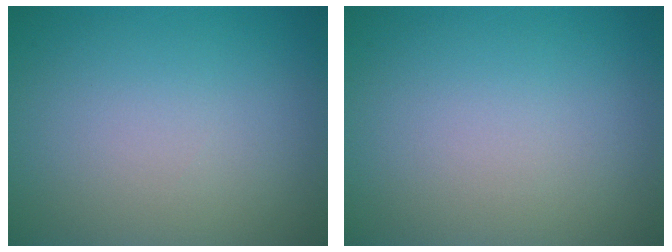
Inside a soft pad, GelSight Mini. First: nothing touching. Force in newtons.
{"total": 0.0}